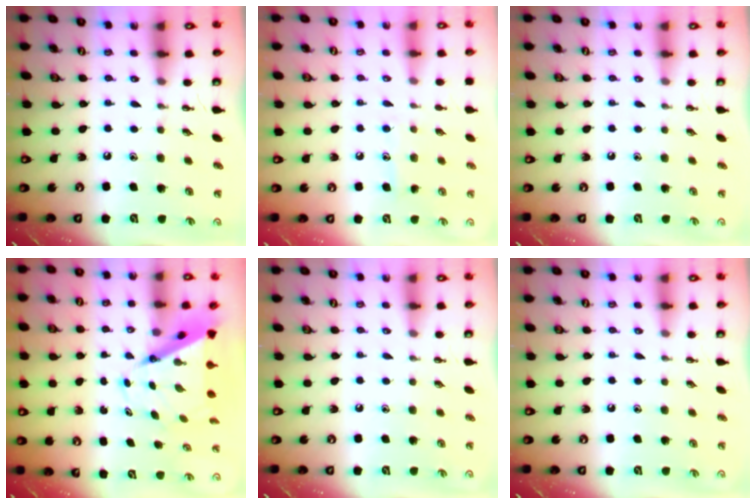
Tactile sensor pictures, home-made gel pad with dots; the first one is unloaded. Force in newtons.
{"total": 5.9, "press": 5.9, "slide": 0.5}
{"total": 0.0}
{"total": 8.6, "press": 8.5, "slide": 0.8}
{"total": 0.0}
{"total": 0.0}